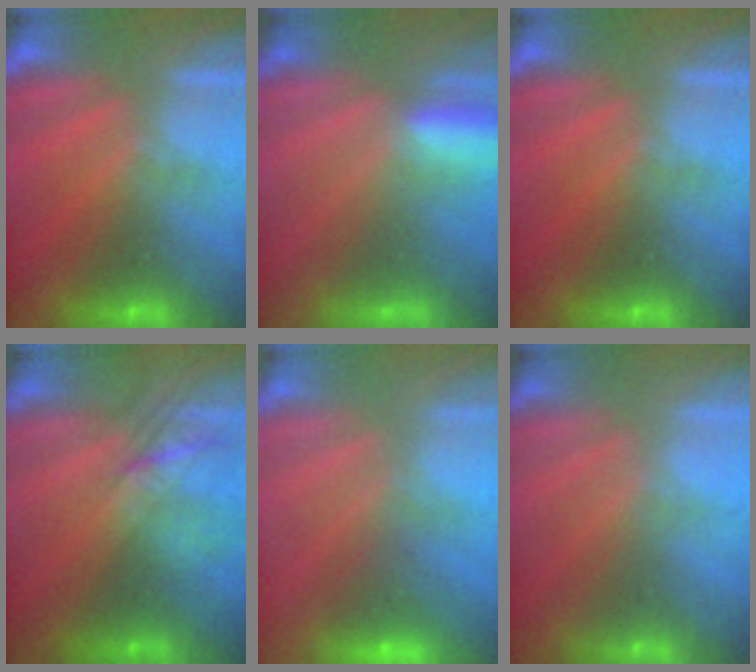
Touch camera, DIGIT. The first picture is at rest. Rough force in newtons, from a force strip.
{"total": 3.3}
{"total": 0.0}
{"total": 2.4}
{"total": 8.1}
{"total": 2.2}